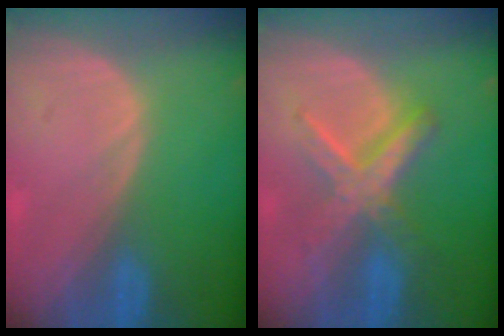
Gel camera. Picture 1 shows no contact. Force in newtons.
{"total": 6.4, "press": 6.4, "slide": 0.3}